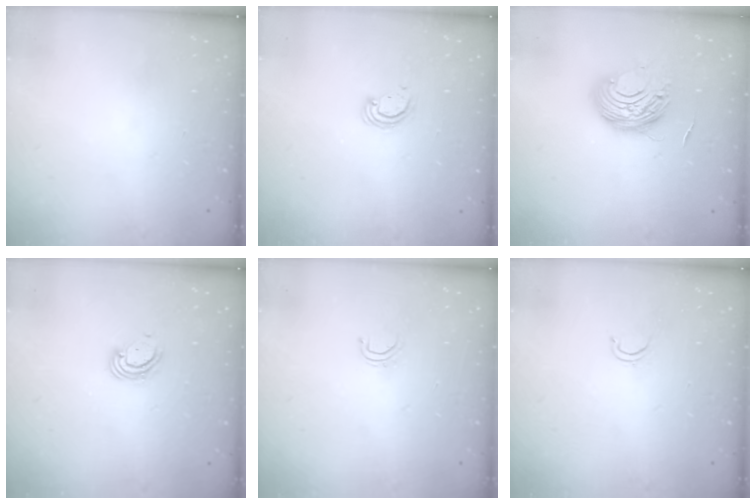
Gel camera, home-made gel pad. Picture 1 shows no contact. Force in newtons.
{"total": 2.5, "press": 2.5, "slide": 0.2}
{"total": 10.5, "press": 10.5, "slide": 0.9}
{"total": 4.1, "press": 4.1, "slide": 0.3}
{"total": 3.8, "press": 3.8, "slide": 0.2}
{"total": 2.6, "press": 2.5, "slide": 0.4}